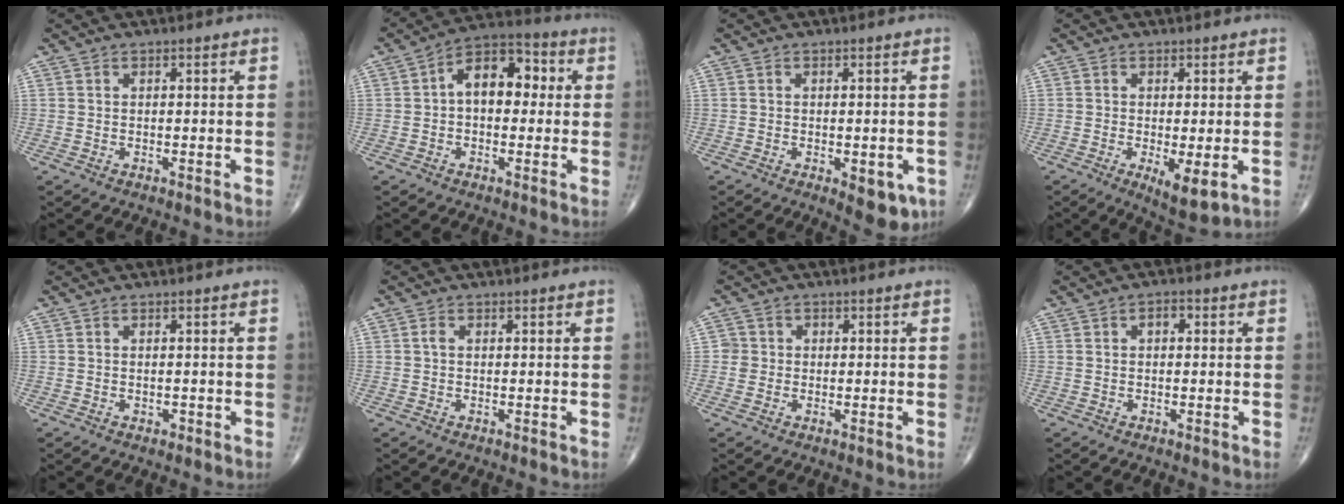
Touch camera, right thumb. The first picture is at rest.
{"total": 10.6, "force": [1.0, 6.7, 8.2], "torque": [-0.099, 0.033, 0.002]}
{"total": 6.1, "force": [-2.2, 2.8, 5.0], "torque": [-0.046, -0.004, -0.021]}
{"total": 6.2, "force": [-1.6, 2.0, 5.7], "torque": [-0.095, -0.020, -0.022]}
{"total": 0.8, "force": [-0.4, 0.5, 0.4], "torque": [-0.005, 0.000, -0.005]}
{"total": 0.9, "force": [0.0, 0.6, 0.7], "torque": [-0.009, 0.001, -0.003]}
{"total": 2.2, "force": [-0.2, 2.2, 0.2], "torque": [0.015, 0.008, -0.008]}
{"total": 1.9, "force": [0.3, 1.1, 1.5], "torque": [-0.015, 0.007, 0.000]}